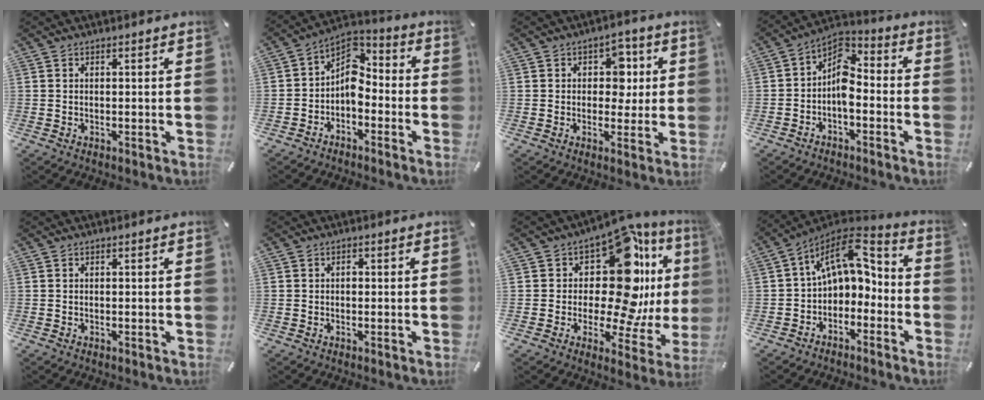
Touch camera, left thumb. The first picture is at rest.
{"total": 7.6, "force": [-2.7, 5.6, 4.4], "torque": [-0.087, 0.012, -0.057]}
{"total": 7.1, "force": [0.9, 5.8, 4.0], "torque": [-0.042, 0.000, 0.007]}
{"total": 7.7, "force": [-2.9, 4.7, 5.4], "torque": [-0.110, 0.000, -0.062]}
{"total": 0.0}
{"total": 0.9, "force": [-0.1, 0.8, 0.5], "torque": [-0.010, 0.004, -0.003]}
{"total": 21.0, "force": [6.5, 11.6, 16.2], "torque": [-0.227, -0.070, 0.109]}
{"total": 11.4, "force": [3.2, 7.5, 7.9], "torque": [-0.134, -0.013, 0.062]}